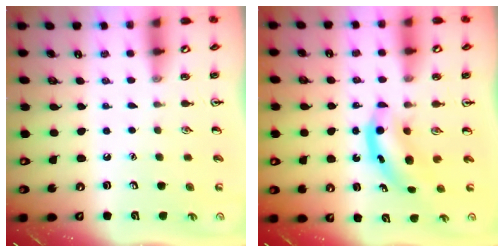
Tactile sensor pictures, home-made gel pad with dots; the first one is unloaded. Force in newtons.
{"total": 4.4, "press": 4.4, "slide": 0.5}